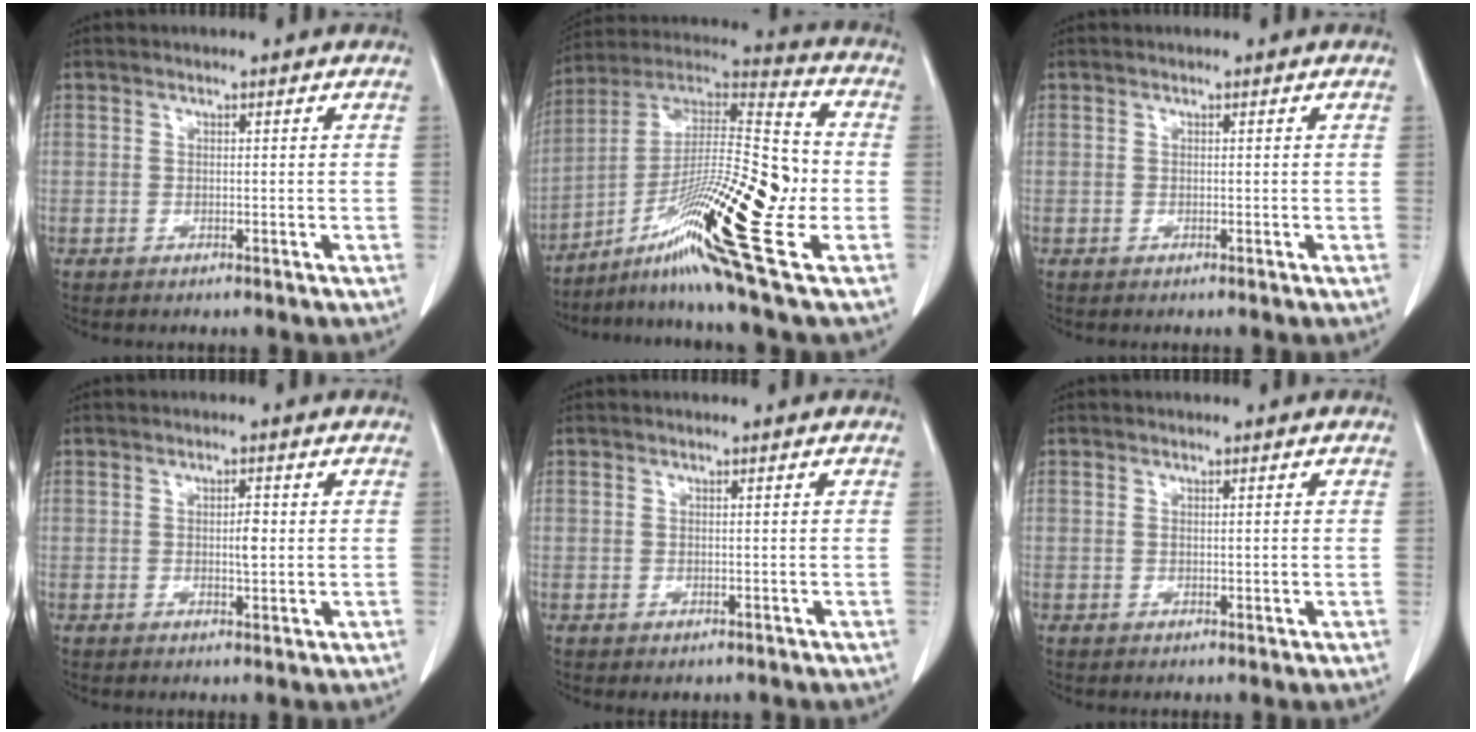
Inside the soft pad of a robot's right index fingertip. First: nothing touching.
{"total": 23.0, "force": [-7.6, 1.2, 21.7], "torque": [-0.375, -0.011, -0.138]}
{"total": 0.0}
{"total": 2.0, "force": [0.1, 0.5, 1.9], "torque": [-0.029, 0.001, 0.002]}
{"total": 1.0, "force": [-0.5, 0.9, 0.1], "torque": [0.001, 0.003, -0.004]}
{"total": 0.6, "force": [-0.1, 0.1, 0.6], "torque": [-0.021, 0.001, 0.004]}